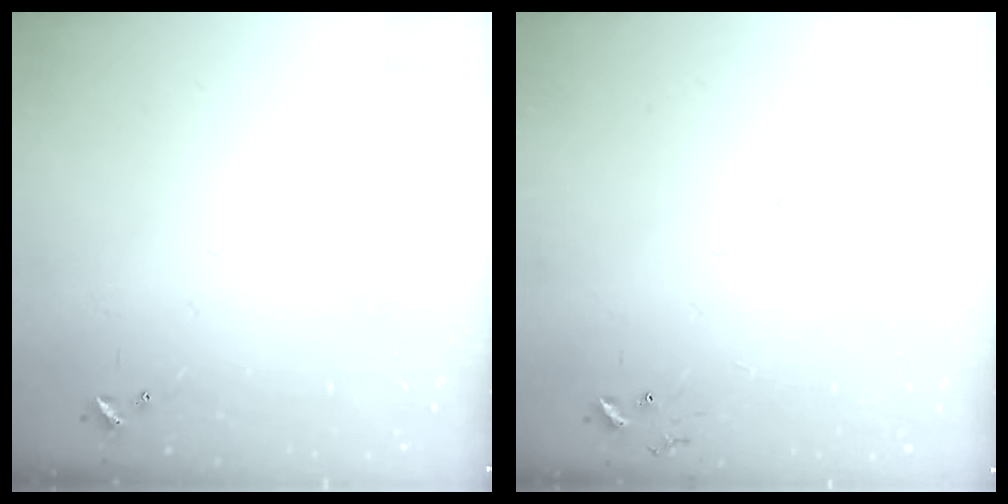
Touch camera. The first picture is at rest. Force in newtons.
{"total": 6.0, "press": 6.0, "slide": 0.6}